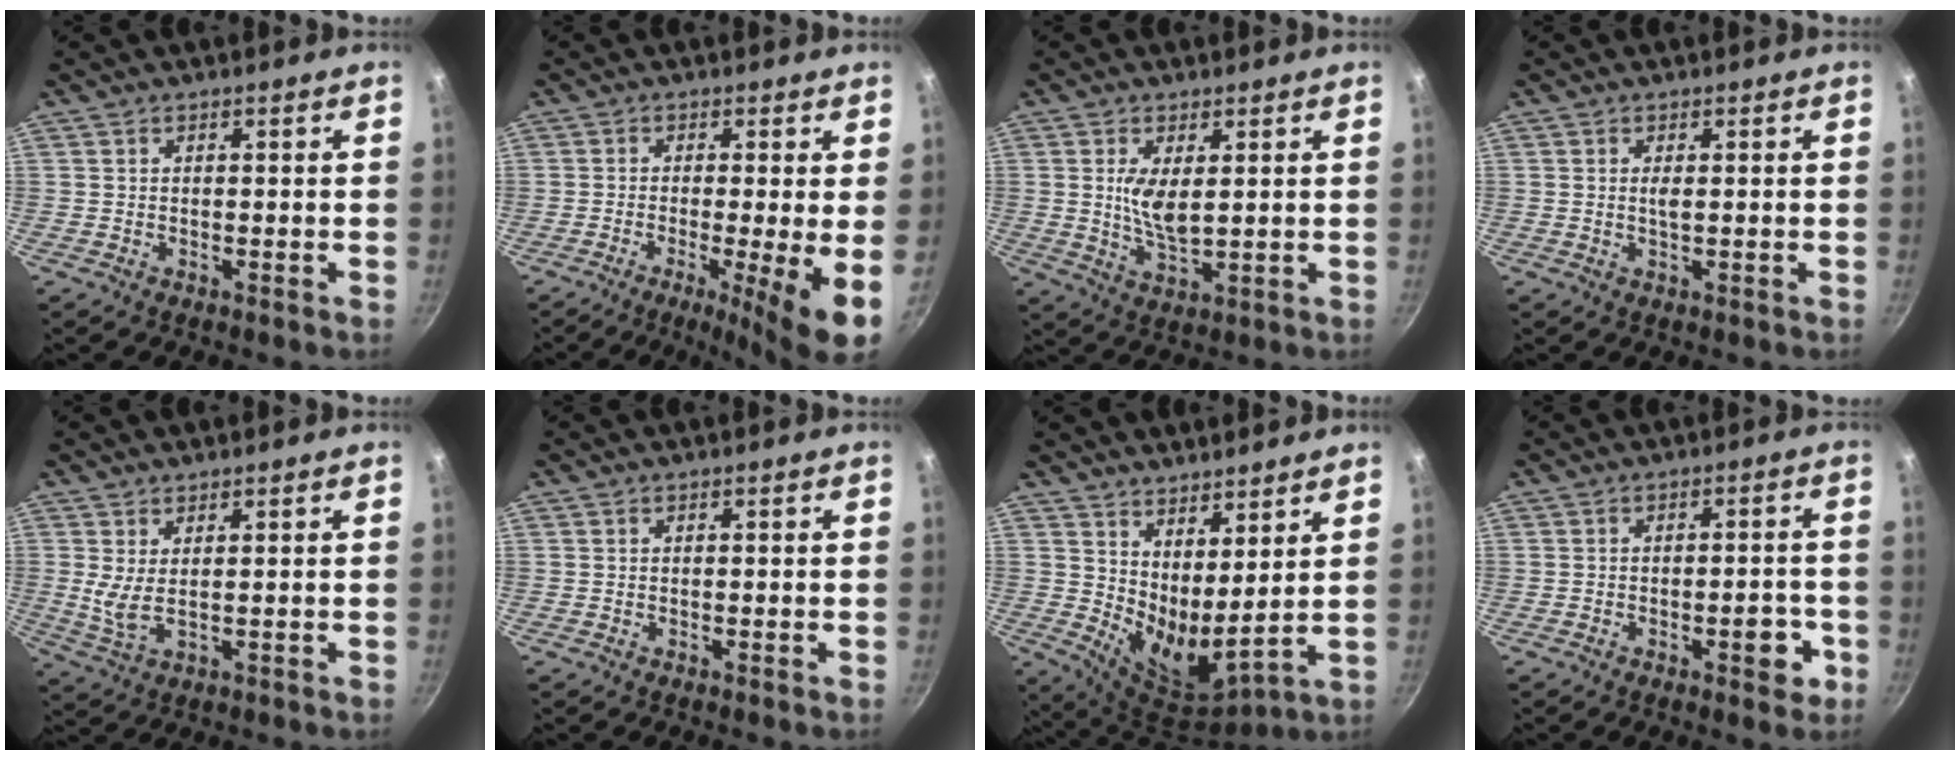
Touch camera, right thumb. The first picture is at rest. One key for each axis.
{"total": 9.1, "fx": -1.9, "fy": 0.9, "fz": 8.9, "tx": -0.135, "ty": -0.010, "tz": -0.031}
{"total": 6.3, "fx": 1.3, "fy": 2.7, "fz": 5.6, "tx": -0.102, "ty": -0.018, "tz": 0.030}
{"total": 1.2, "fx": 0.2, "fy": 0.2, "fz": 1.2, "tx": -0.023, "ty": -0.002, "tz": 0.003}
{"total": 4.0, "fx": 1.2, "fy": 1.4, "fz": 3.6, "tx": -0.072, "ty": -0.019, "tz": 0.030}
{"total": 0.0}
{"total": 11.9, "fx": 6.7, "fy": 4.2, "fz": 8.8, "tx": -0.142, "ty": -0.062, "tz": 0.114}
{"total": 5.5, "fx": -2.1, "fy": 2.5, "fz": 4.4, "tx": -0.034, "ty": 0.018, "tz": -0.026}